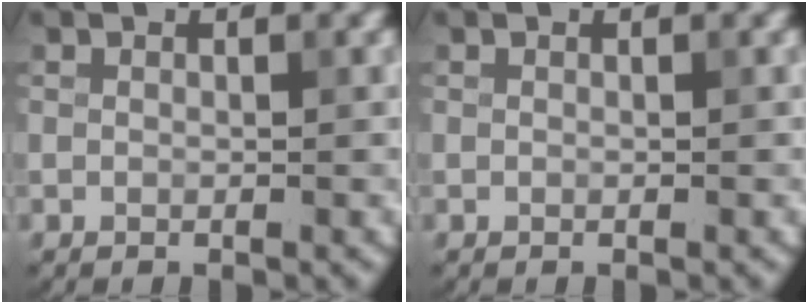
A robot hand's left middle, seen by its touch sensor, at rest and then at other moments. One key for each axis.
{"total": 0.0}